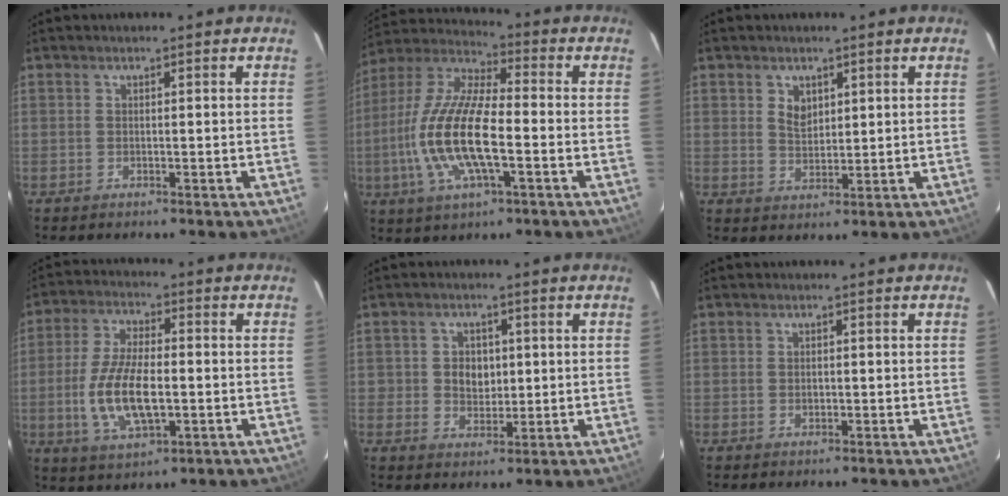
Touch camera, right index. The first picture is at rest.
{"total": 17.6, "force": [-3.7, 5.6, 16.2], "torque": [-0.333, -0.003, -0.078]}
{"total": 3.6, "force": [1.6, 2.6, 2.0], "torque": [-0.032, 0.003, 0.030]}
{"total": 12.9, "force": [-2.3, 5.4, 11.5], "torque": [-0.238, -0.004, -0.038]}
{"total": 4.8, "force": [0.3, 4.2, 2.3], "torque": [-0.040, 0.008, 0.010]}
{"total": 1.1, "force": [-0.1, 0.9, 0.6], "torque": [-0.010, 0.002, -0.001]}